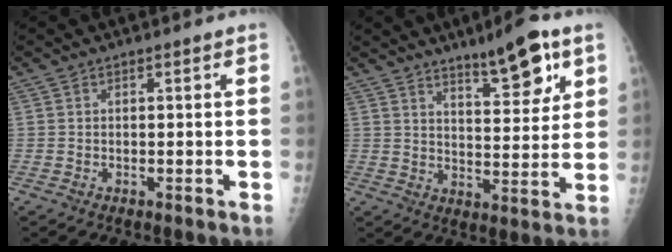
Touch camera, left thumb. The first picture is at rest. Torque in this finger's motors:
{"motor_torque": [0.26, 0.24, 0.07, -0.26, 0.11]}